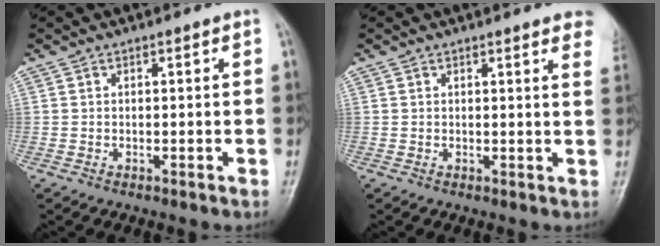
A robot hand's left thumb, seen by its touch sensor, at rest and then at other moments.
{"total": 7.2, "force": [5.9, 1.3, 3.9], "torque": [-0.029, -0.015, 0.048]}